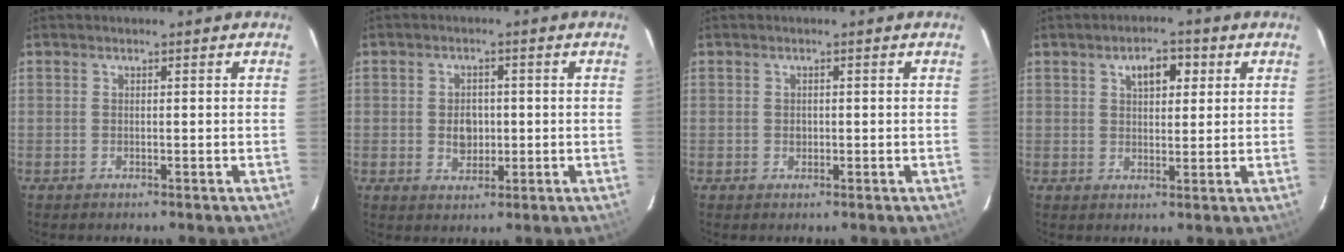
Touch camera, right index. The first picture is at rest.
{"total": 4.4, "force": [-0.3, 3.4, 2.7], "torque": [-0.045, 0.004, -0.001]}
{"total": 1.0, "force": [-0.1, 0.9, 0.4], "torque": [-0.005, 0.002, -0.001]}
{"total": 5.1, "force": [2.2, 2.8, 3.7], "torque": [-0.057, 0.016, 0.036]}